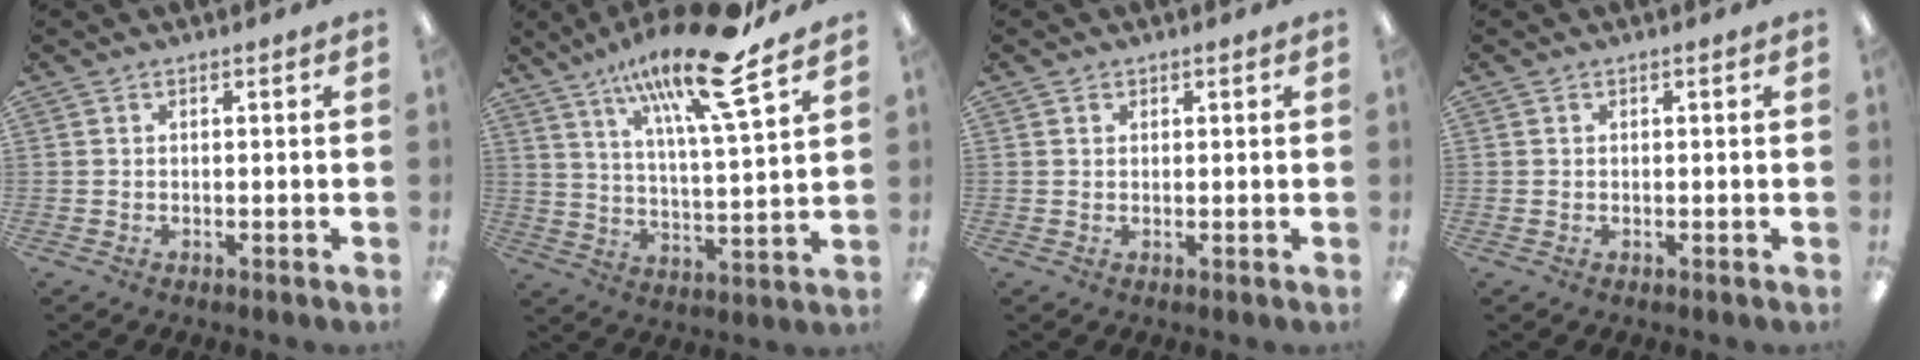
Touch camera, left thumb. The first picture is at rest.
{"total": 20.0, "force": [13.2, 4.1, 14.4], "torque": [-0.244, -0.063, 0.208]}
{"total": 0.8, "force": [0.5, 0.6, 0.2], "torque": [-0.003, 0.003, 0.009]}
{"total": 0.0}